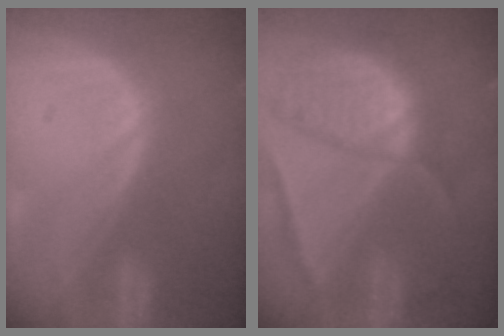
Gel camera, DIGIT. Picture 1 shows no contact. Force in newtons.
{"total": 10.7, "press": 8.9, "slide": 5.9}